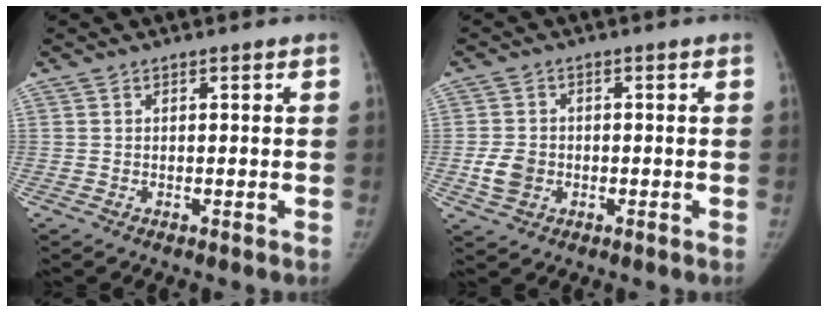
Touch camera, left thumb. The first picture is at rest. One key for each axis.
{"total": 4.9, "fx": -1.2, "fy": 3.9, "fz": 2.7, "tx": -0.043, "ty": 0.006, "tz": -0.021}